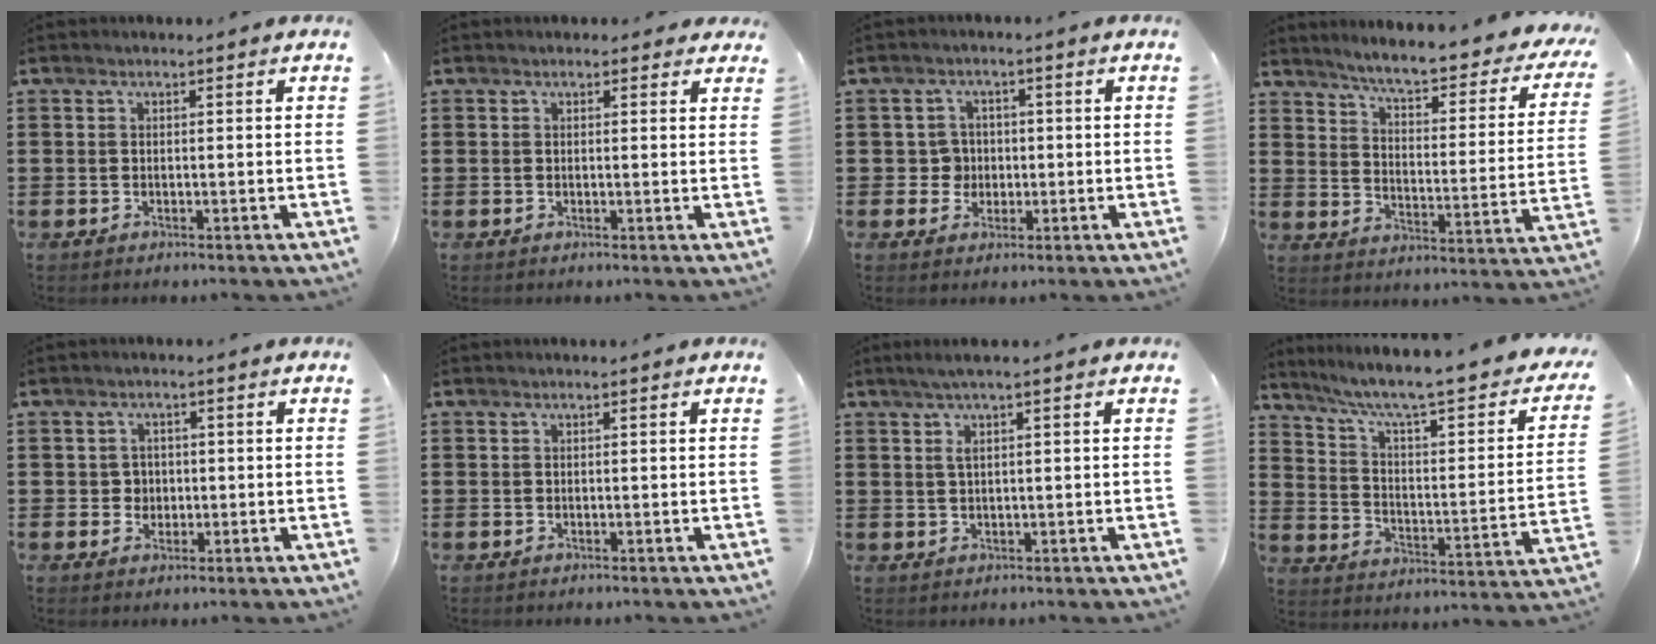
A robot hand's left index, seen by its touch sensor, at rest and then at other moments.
{"total": 1.1, "force": [0.7, 0.7, 0.4], "torque": [-0.002, 0.004, 0.011]}
{"total": 3.4, "force": [-0.3, 3.3, 0.9], "torque": [-0.033, 0.007, -0.011]}
{"total": 5.3, "force": [4.6, -0.2, 2.7], "torque": [-0.075, -0.038, 0.069]}
{"total": 2.2, "force": [-0.1, 2.1, 0.6], "torque": [-0.021, 0.009, -0.006]}
{"total": 0.0}
{"total": 2.2, "force": [0.6, 0.0, 2.2], "torque": [-0.042, 0.000, 0.010]}
{"total": 6.9, "force": [4.9, 0.4, 4.8], "torque": [-0.113, -0.041, 0.074]}